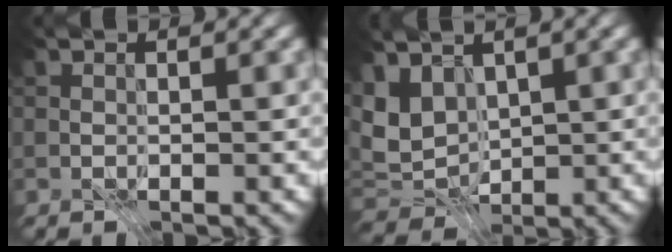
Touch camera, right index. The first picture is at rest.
{"total": 6.0, "force": [1.5, 4.2, 4.0], "torque": [-0.083, 0.001, 0.029]}